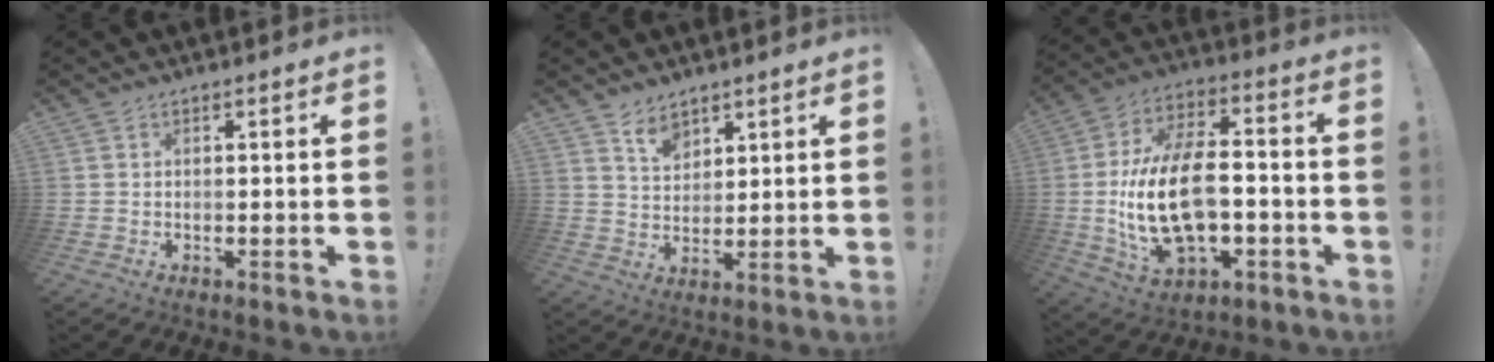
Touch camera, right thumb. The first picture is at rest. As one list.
[{"total": 6.4, "force": [4.9, 3.6, 1.9], "torque": [-0.035, -0.031, 0.093]}, {"total": 21.9, "force": [-3.1, 12.6, 17.6], "torque": [-0.329, 0.017, -0.048]}]